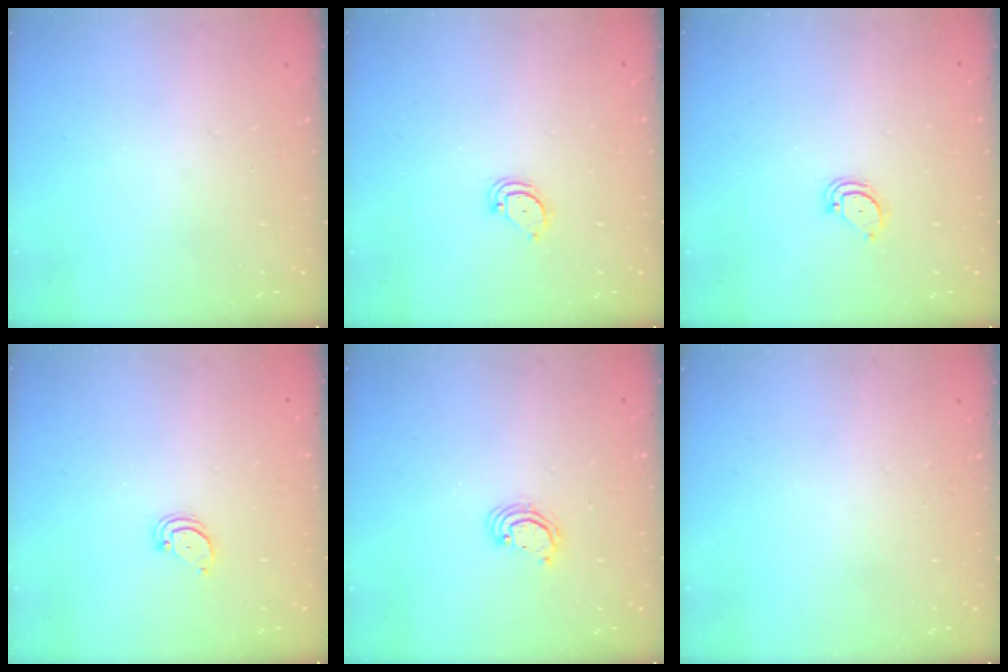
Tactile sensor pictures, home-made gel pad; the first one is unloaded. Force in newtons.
{"total": 2.6, "press": 2.6, "slide": 0.2}
{"total": 2.4, "press": 2.4, "slide": 0.2}
{"total": 2.0, "press": 2.0, "slide": 0.2}
{"total": 2.4, "press": 2.4, "slide": 0.1}
{"total": 0.0}